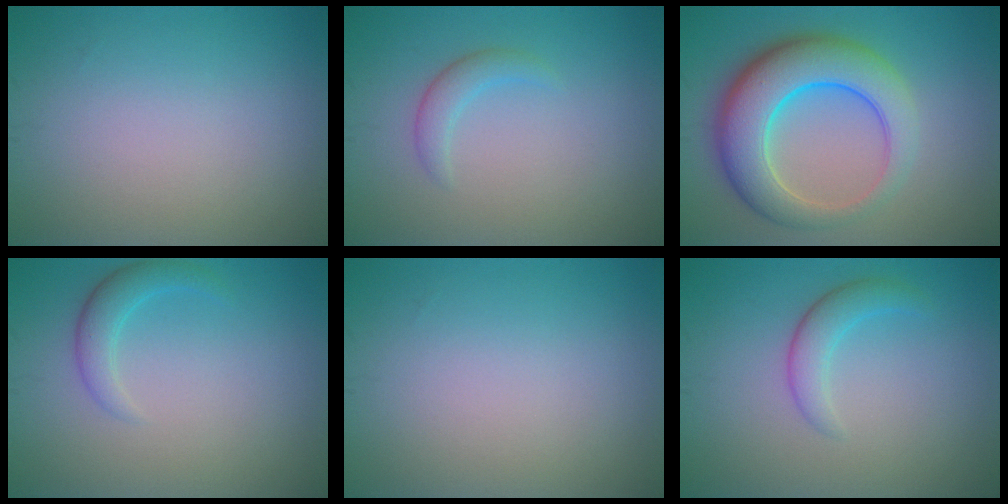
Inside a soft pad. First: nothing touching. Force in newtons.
{"total": 1.7, "press": 1.7, "slide": 0.2}
{"total": 8.7, "press": 8.7, "slide": 0.2}
{"total": 2.2, "press": 2.2, "slide": 0.2}
{"total": 0.0}
{"total": 2.4, "press": 2.4, "slide": 0.2}